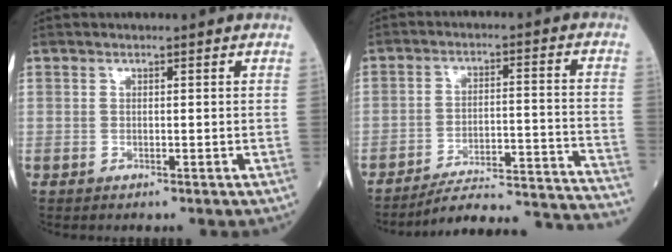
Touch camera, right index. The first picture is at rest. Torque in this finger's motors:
{"motor_torque": [-0.43, -0.43, -0.03, -0.01]}